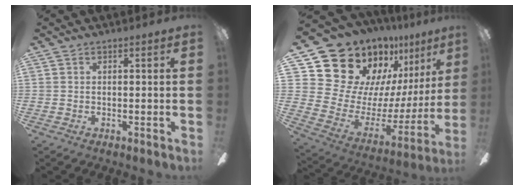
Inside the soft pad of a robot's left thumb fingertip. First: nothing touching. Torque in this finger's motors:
{"motor_torque": [0.54, 0.92, 1.35, -1.42, 0.11]}